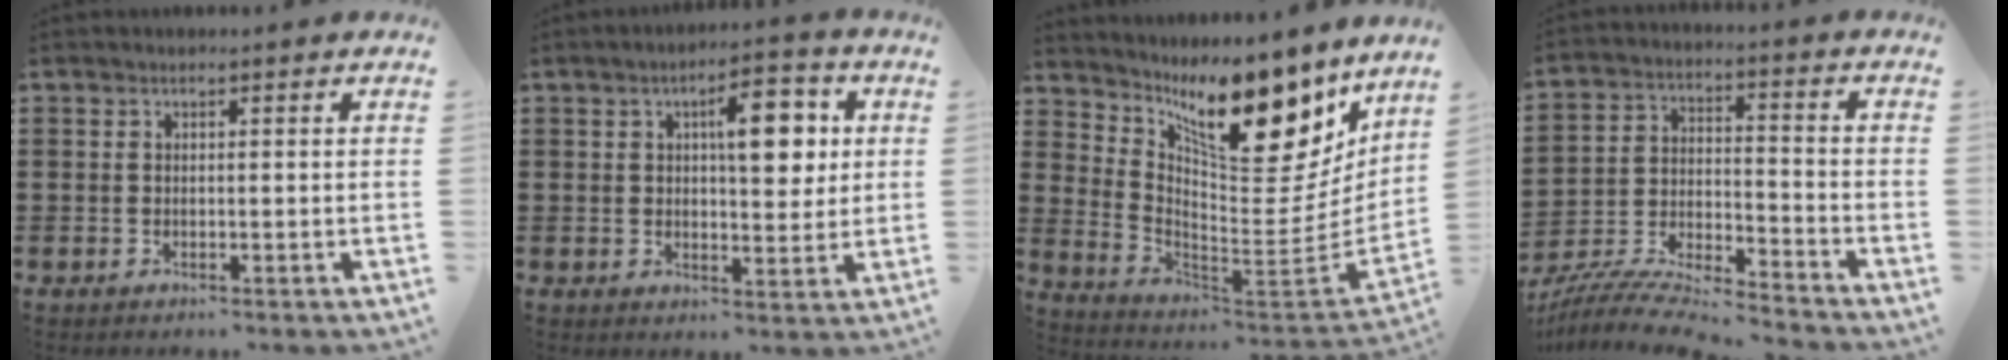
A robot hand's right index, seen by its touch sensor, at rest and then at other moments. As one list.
[{"total": 8.4, "force": [2.4, 3.6, 7.2], "torque": [-0.098, -0.006, 0.029]}, {"total": 13.8, "force": [9.6, 4.7, 8.6], "torque": [-0.143, -0.081, 0.157]}, {"total": 7.7, "force": [-7.4, 0.4, 2.1], "torque": [-0.049, -0.003, -0.150]}]